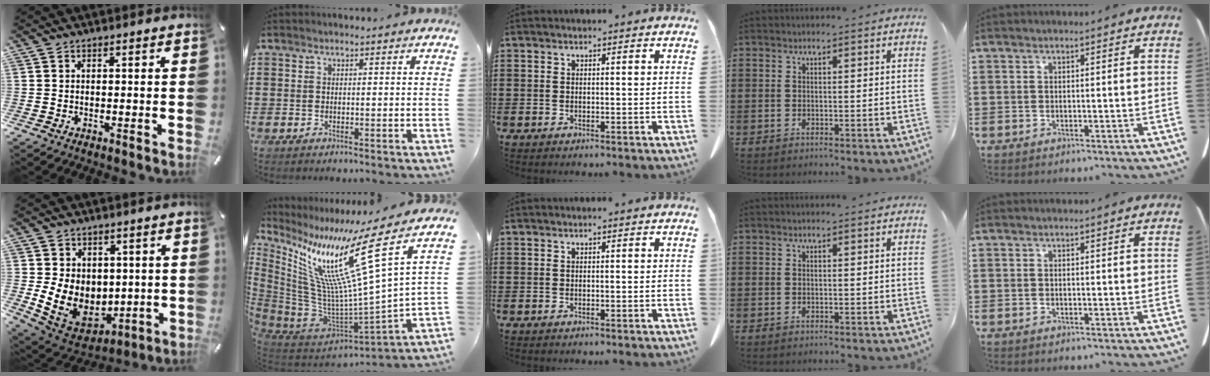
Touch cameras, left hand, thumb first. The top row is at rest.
{"thumb": {"total": 11.4, "force": [0.7, 10.0, 5.3], "torque": [-0.100, -0.019, 0.024]}, "index": {"total": 17.9, "force": [8.9, 1.1, 15.5], "torque": [-0.325, -0.062, 0.127]}}